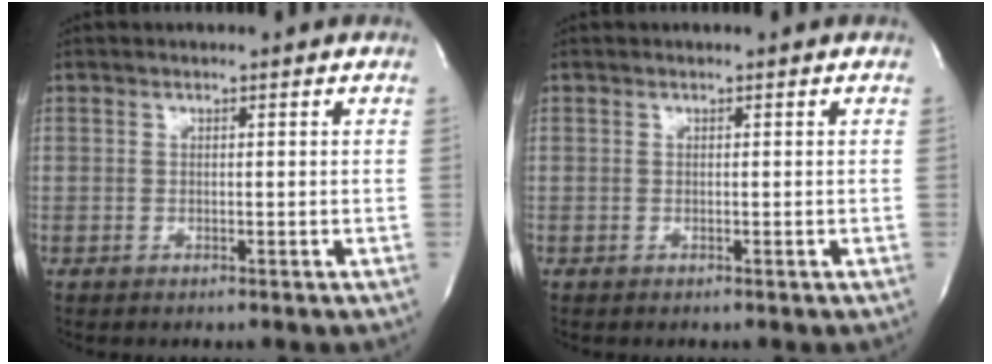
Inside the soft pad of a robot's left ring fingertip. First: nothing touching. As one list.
[{"total": 0.0}]